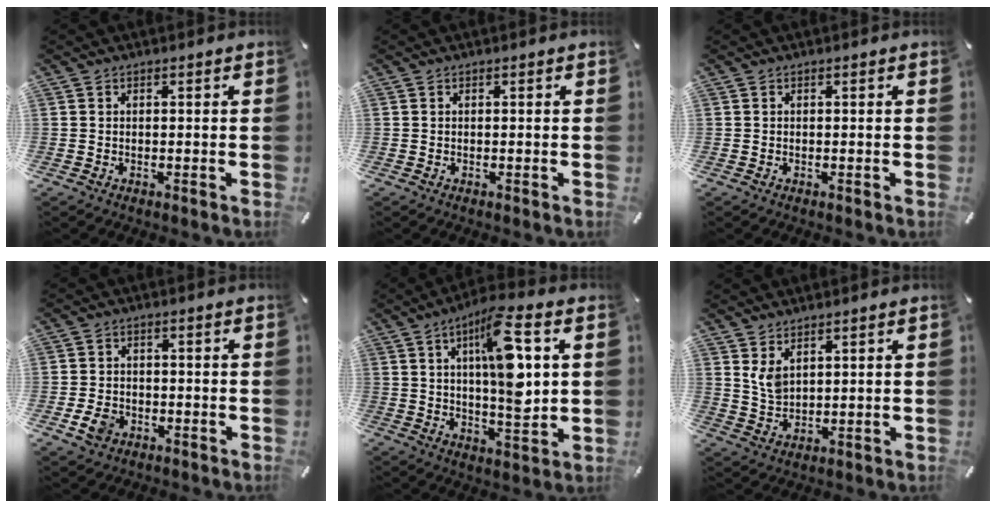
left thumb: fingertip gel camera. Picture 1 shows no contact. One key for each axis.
{"total": 0.0}
{"total": 0.0}
{"total": 4.4, "fx": -1.8, "fy": 3.4, "fz": 2.1, "tx": -0.053, "ty": 0.003, "tz": -0.035}
{"total": 15.0, "fx": 4.3, "fy": 5.0, "fz": 13.5, "tx": -0.210, "ty": -0.012, "tz": 0.065}
{"total": 4.6, "fx": 2.8, "fy": 2.6, "fz": 2.4, "tx": -0.067, "ty": -0.013, "tz": 0.049}